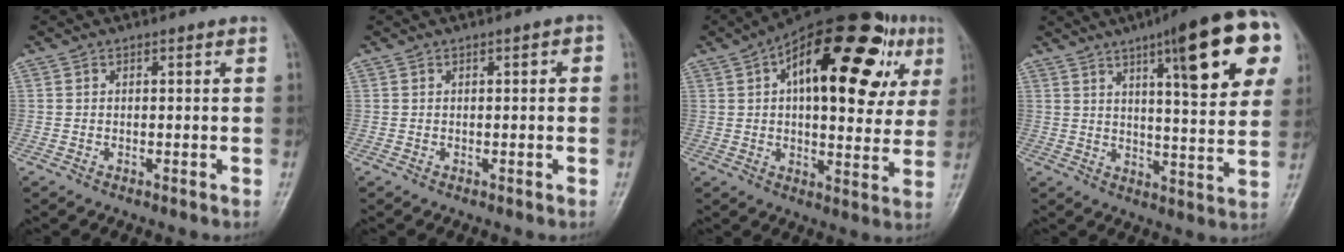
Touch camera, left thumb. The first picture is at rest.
{"total": 1.4, "force": [0.2, 0.6, 1.2], "torque": [-0.012, 0.004, 0.000]}
{"total": 27.9, "force": [9.6, 12.8, 22.8], "torque": [-0.295, 0.026, 0.131]}
{"total": 20.7, "force": [8.7, 4.8, 18.2], "torque": [-0.216, -0.017, 0.115]}